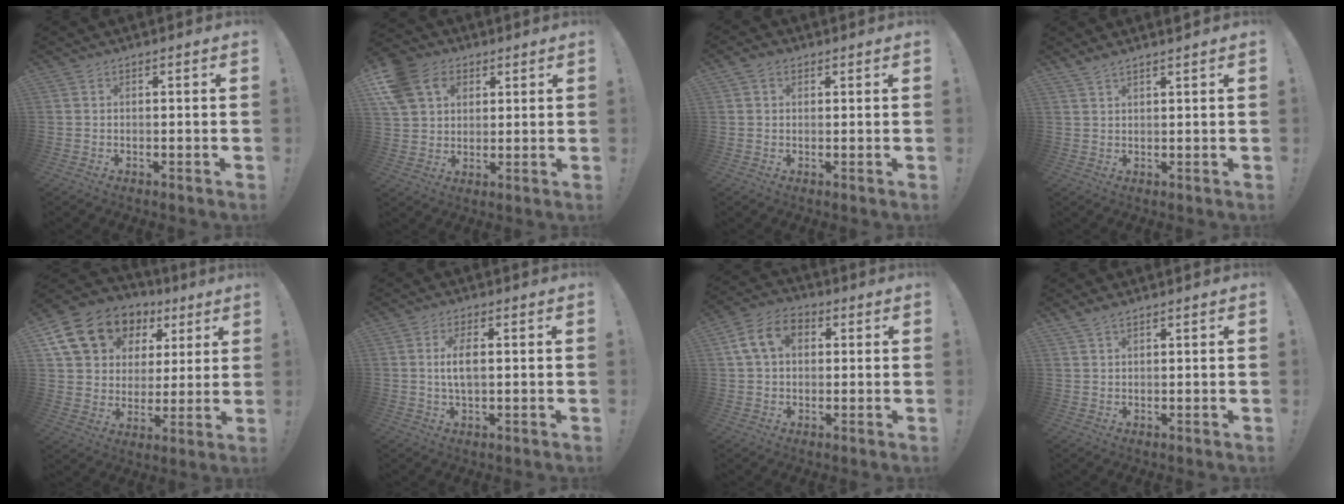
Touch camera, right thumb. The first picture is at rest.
{"total": 13.5, "force": [5.5, 10.6, 6.3], "torque": [-0.122, -0.015, 0.112]}
{"total": 3.0, "force": [1.5, 2.1, 1.5], "torque": [-0.030, 0.000, 0.029]}
{"total": 2.4, "force": [2.1, -0.1, 1.1], "torque": [-0.030, -0.010, 0.040]}
{"total": 17.8, "force": [9.2, 13.1, 7.9], "torque": [-0.127, -0.040, 0.187]}
{"total": 5.1, "force": [0.6, 2.0, 4.7], "torque": [-0.081, -0.002, 0.005]}
{"total": 10.6, "force": [2.9, 7.5, 6.9], "torque": [-0.119, 0.013, 0.058]}
{"total": 2.4, "force": [2.0, 0.6, 1.3], "torque": [-0.024, -0.011, 0.036]}